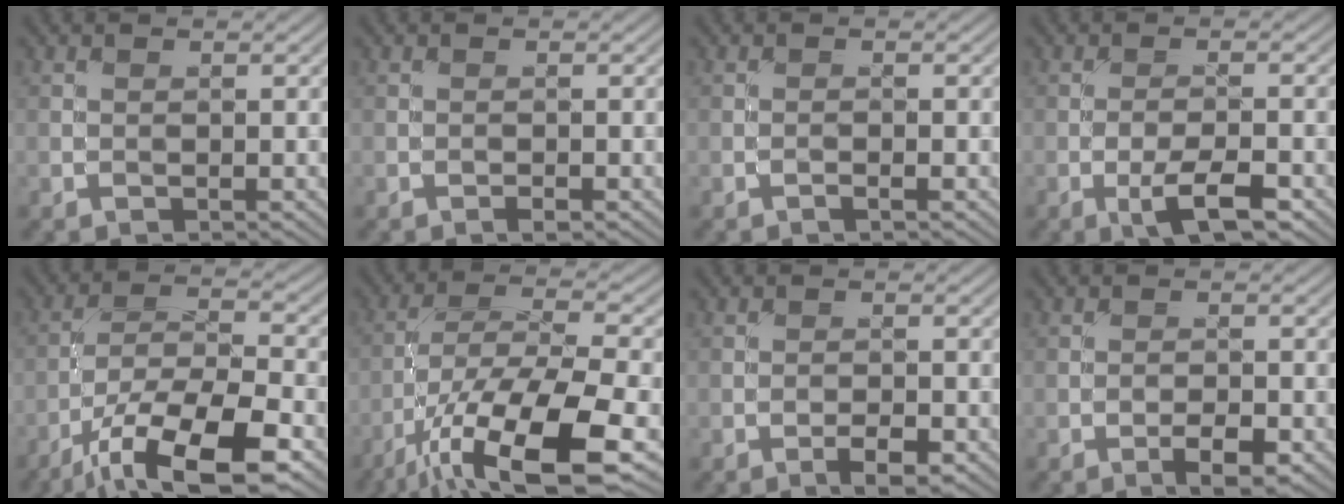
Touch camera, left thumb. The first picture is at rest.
{"total": 0.7, "force": [-0.5, 0.2, 0.5], "torque": [-0.007, 0.001, -0.010]}
{"total": 0.6, "force": [-0.4, -0.1, 0.4], "torque": [-0.008, 0.002, -0.010]}
{"total": 5.1, "force": [-2.6, 1.4, 4.1], "torque": [-0.075, 0.004, -0.044]}
{"total": 13.9, "force": [-8.3, 4.2, 10.3], "torque": [-0.195, -0.010, -0.151]}
{"total": 16.0, "force": [-8.4, 5.2, 12.5], "torque": [-0.239, -0.022, -0.151]}
{"total": 2.6, "force": [-1.5, 0.7, 2.0], "torque": [-0.036, 0.001, -0.028]}
{"total": 3.2, "force": [-1.8, 0.9, 2.5], "torque": [-0.041, 0.002, -0.030]}